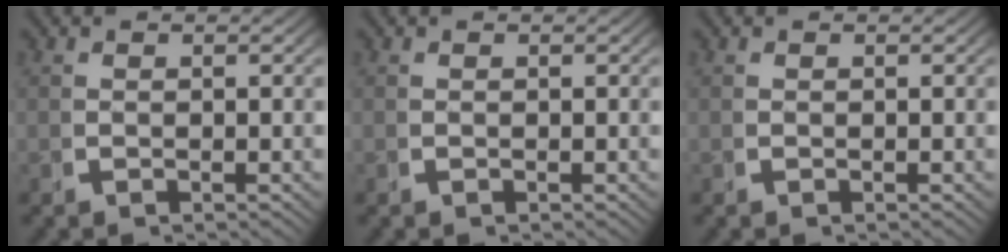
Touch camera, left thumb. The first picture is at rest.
{"total": 0.0}
{"total": 0.0}